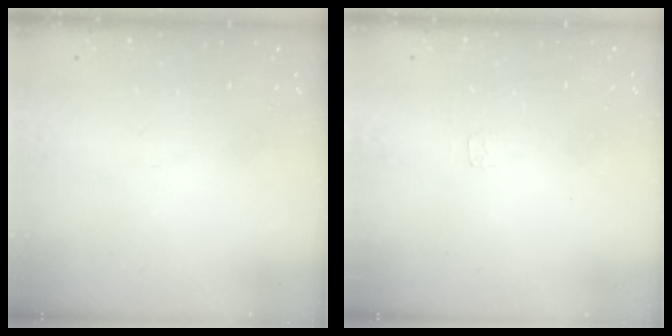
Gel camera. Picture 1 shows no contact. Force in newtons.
{"total": 2.4, "press": 2.4, "slide": 0.4}